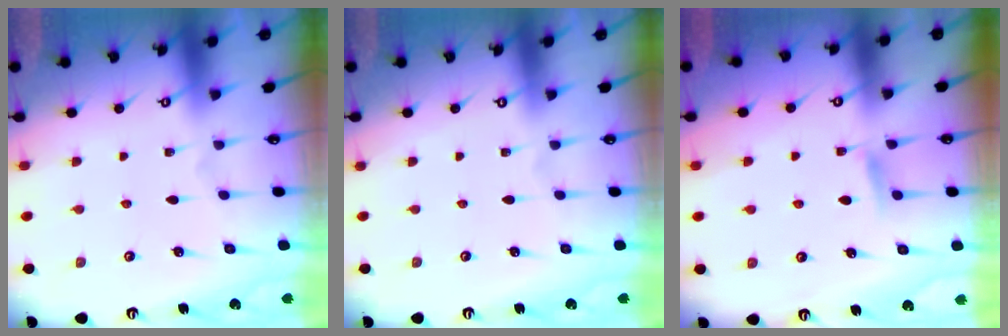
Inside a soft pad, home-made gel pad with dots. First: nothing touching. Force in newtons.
{"total": 0.6, "press": 0.5, "slide": 0.4}
{"total": 4.9, "press": 4.9, "slide": 0.6}